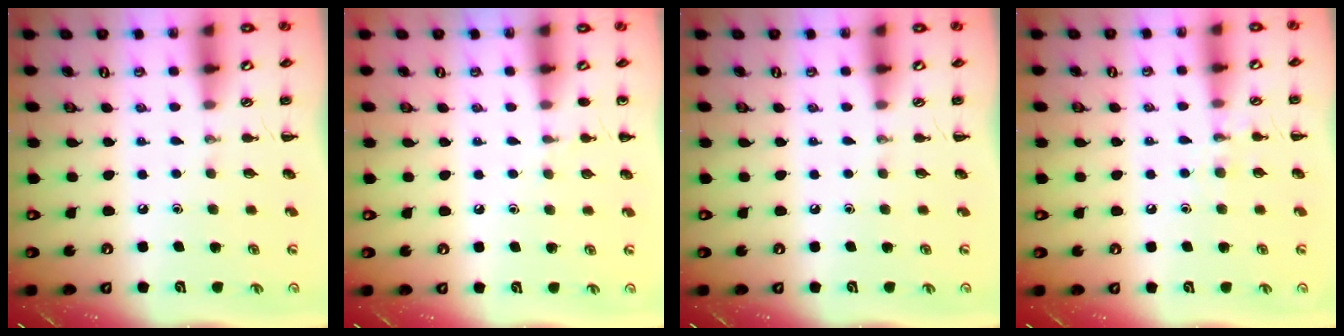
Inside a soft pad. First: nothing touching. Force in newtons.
{"total": 5.0, "press": 4.8, "slide": 1.5}
{"total": 0.0}
{"total": 7.0, "press": 6.8, "slide": 1.5}